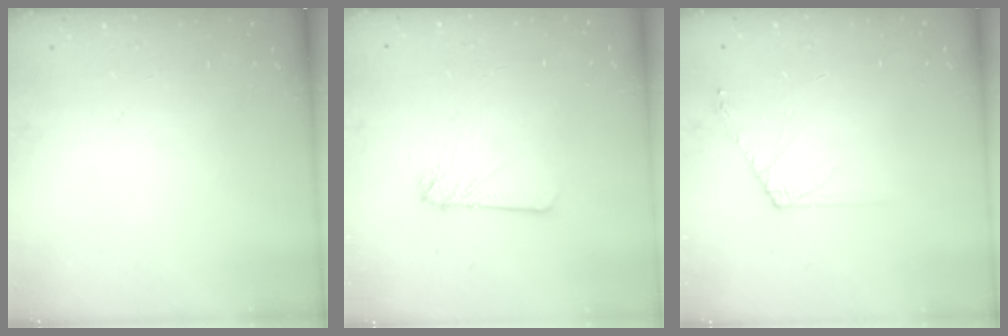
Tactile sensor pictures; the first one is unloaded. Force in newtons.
{"total": 4.1, "press": 4.1, "slide": 0.4}
{"total": 6.5, "press": 6.4, "slide": 1.1}